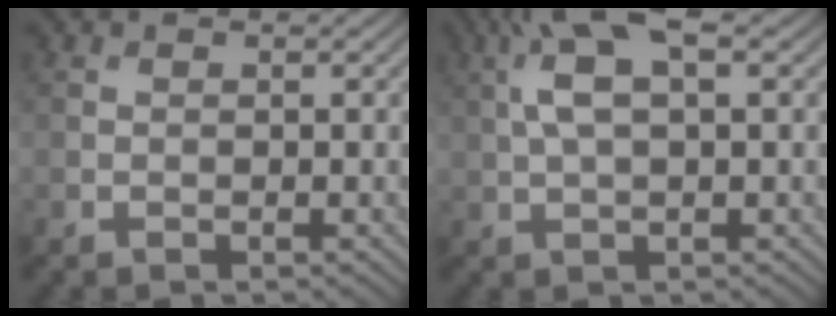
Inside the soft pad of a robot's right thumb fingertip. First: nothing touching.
{"total": 6.9, "force": [2.0, 2.5, 6.1], "torque": [-0.135, 0.018, 0.034]}